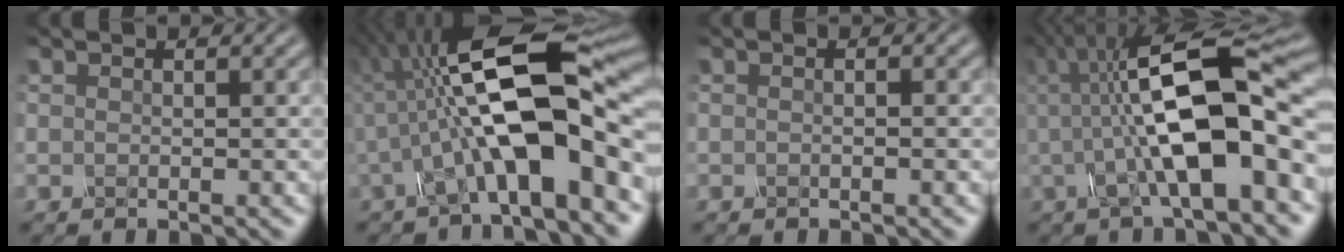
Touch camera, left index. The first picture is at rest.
{"total": 13.4, "force": [-1.3, 4.2, 12.6], "torque": [-0.217, 0.020, -0.035]}
{"total": 0.8, "force": [-0.2, 0.2, 0.7], "torque": [-0.010, -0.009, -0.009]}
{"total": 12.4, "force": [0.3, 3.5, 11.9], "torque": [-0.187, 0.019, -0.004]}